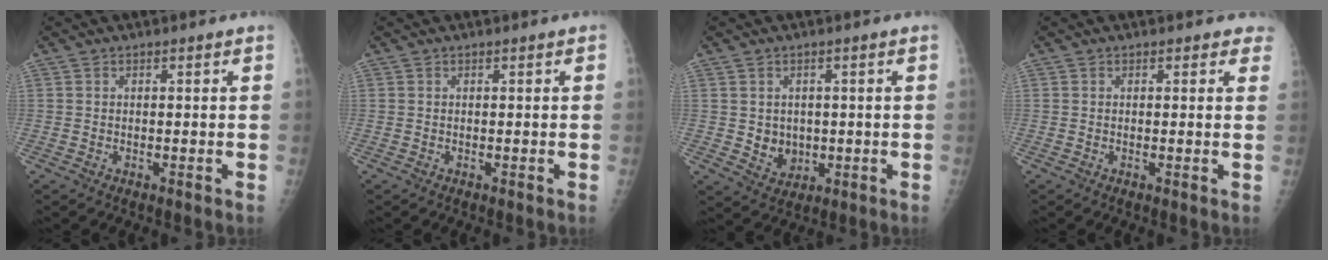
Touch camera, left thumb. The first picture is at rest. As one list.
[{"total": 0.0}, {"total": 4.5, "force": [0.0, 3.9, 2.2], "torque": [-0.012, -0.004, 0.016]}, {"total": 2.5, "force": [2.1, 1.3, 0.6], "torque": [0.024, -0.006, 0.008]}]